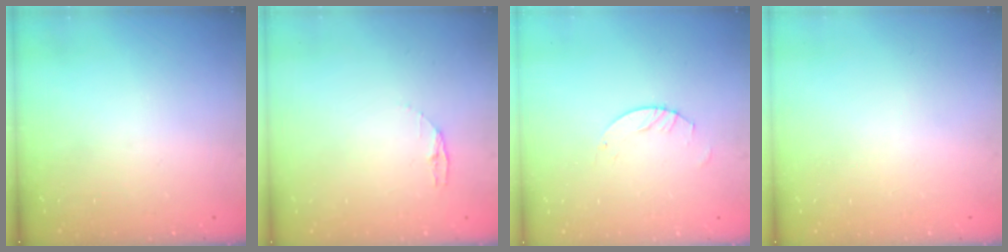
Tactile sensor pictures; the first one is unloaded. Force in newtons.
{"total": 3.4, "press": 3.4, "slide": 0.4}
{"total": 2.5, "press": 2.5, "slide": 0.1}
{"total": 0.0}